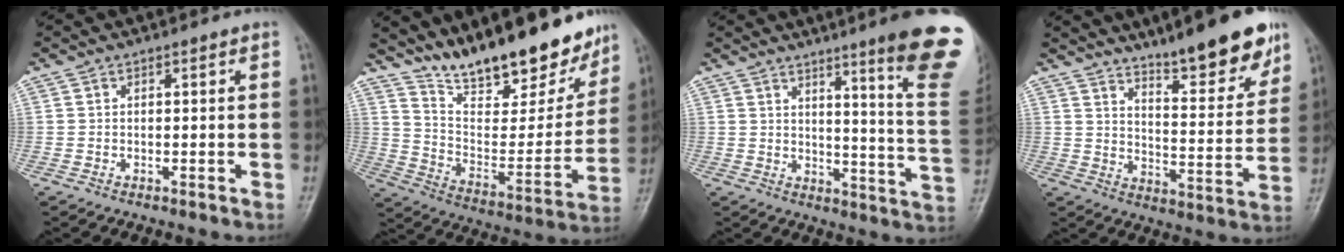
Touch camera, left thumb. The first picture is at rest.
{"total": 22.9, "force": [18.4, 7.2, 11.6], "torque": [-0.141, -0.096, 0.292]}
{"total": 18.3, "force": [11.4, 0.6, 14.4], "torque": [-0.157, -0.076, 0.141]}
{"total": 15.6, "force": [11.4, 3.3, 10.2], "torque": [-0.112, -0.071, 0.176]}